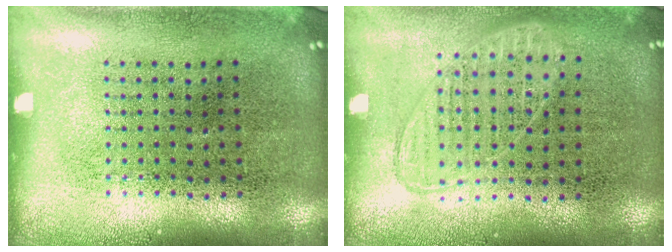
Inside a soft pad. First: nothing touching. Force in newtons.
{"total": 0.9, "press": 0.9, "slide": 0.3}